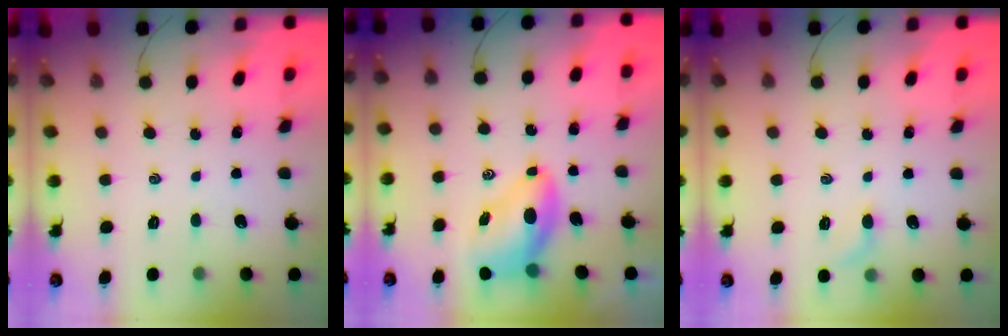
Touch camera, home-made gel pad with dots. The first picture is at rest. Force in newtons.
{"total": 8.8, "press": 8.6, "slide": 2.0}
{"total": 4.4, "press": 4.3, "slide": 1.0}